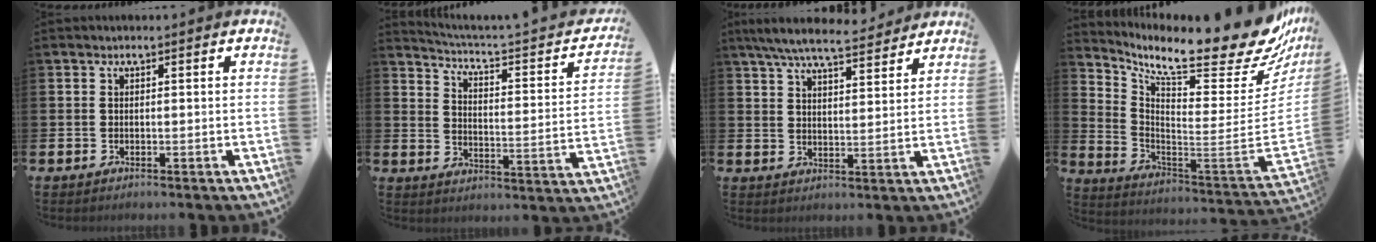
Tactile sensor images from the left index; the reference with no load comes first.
{"total": 3.7, "force": [3.3, -0.3, 1.6], "torque": [-0.047, -0.043, 0.042]}
{"total": 7.4, "force": [6.8, 1.2, 2.8], "torque": [-0.065, -0.035, 0.119]}
{"total": 12.4, "force": [9.6, 3.3, 7.1], "torque": [-0.110, -0.094, 0.149]}